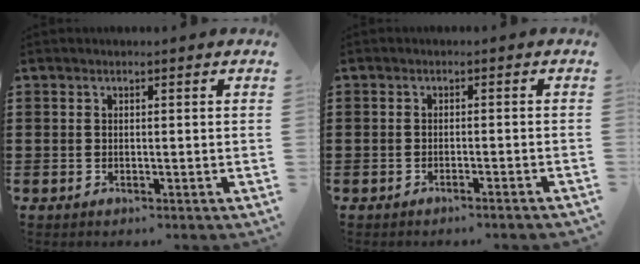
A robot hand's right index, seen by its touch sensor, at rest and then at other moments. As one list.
[{"total": 1.2, "force": [-1.0, -0.3, 0.5], "torque": [-0.009, 0.000, -0.020]}]